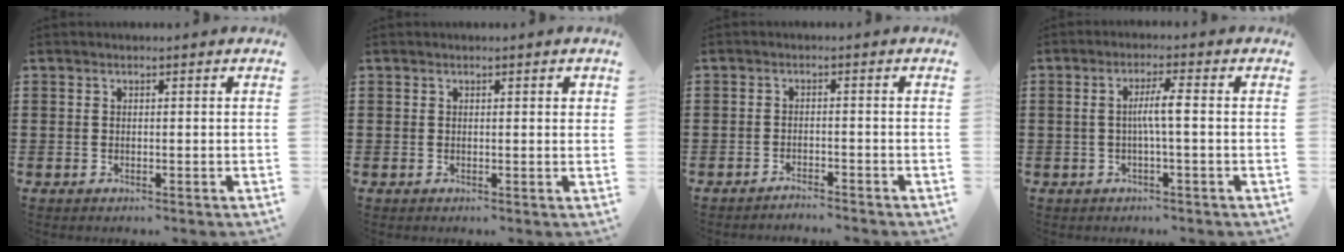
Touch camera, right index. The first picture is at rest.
{"total": 0.5, "force": [0.2, 0.1, 0.5], "torque": [-0.010, 0.002, 0.004]}
{"total": 1.8, "force": [-1.8, 0.0, 0.1], "torque": [-0.006, 0.004, -0.037]}
{"total": 3.9, "force": [-0.2, 0.2, 3.9], "torque": [-0.071, 0.000, -0.008]}